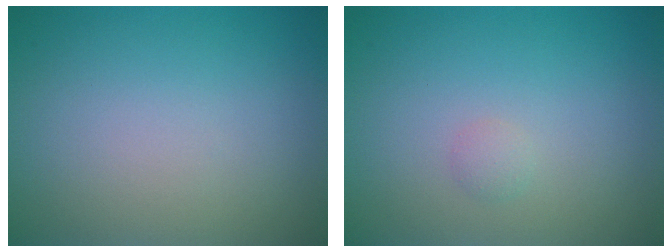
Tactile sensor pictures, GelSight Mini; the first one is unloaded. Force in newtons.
{"total": 0.6, "press": 0.6, "slide": 0.1}